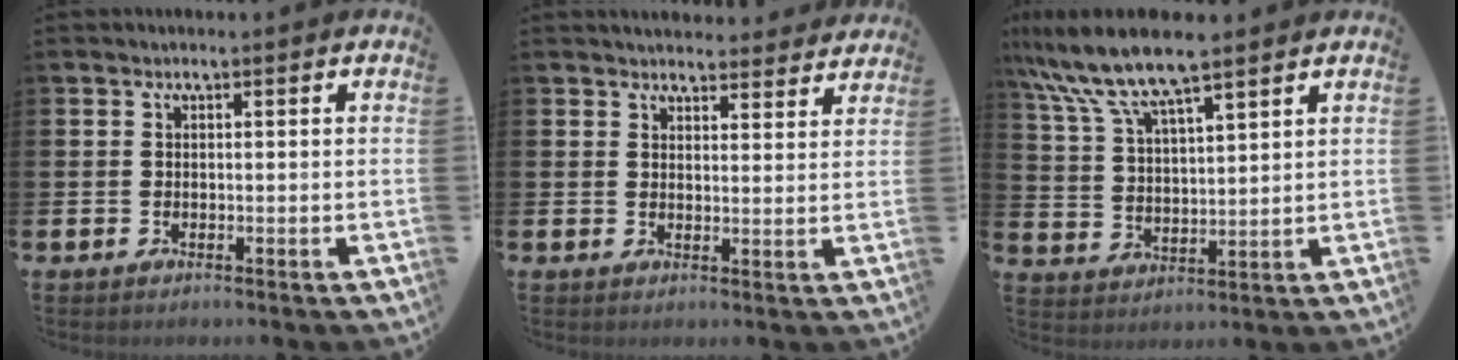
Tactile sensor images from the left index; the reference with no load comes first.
{"total": 4.0, "force": [3.9, 0.9, 0.1], "torque": [0.001, -0.024, 0.071]}
{"total": 9.3, "force": [8.0, 1.5, 4.6], "torque": [-0.120, -0.023, 0.143]}